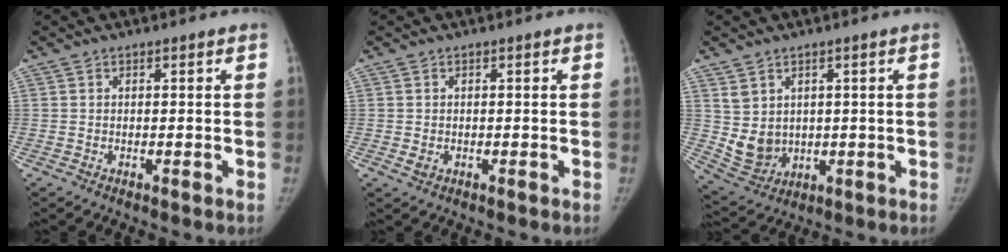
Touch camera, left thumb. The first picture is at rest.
{"total": 1.4, "force": [-0.4, 1.0, 0.8], "torque": [-0.016, 0.002, -0.005]}
{"total": 7.0, "force": [1.2, 6.0, 3.4], "torque": [-0.047, -0.012, 0.050]}